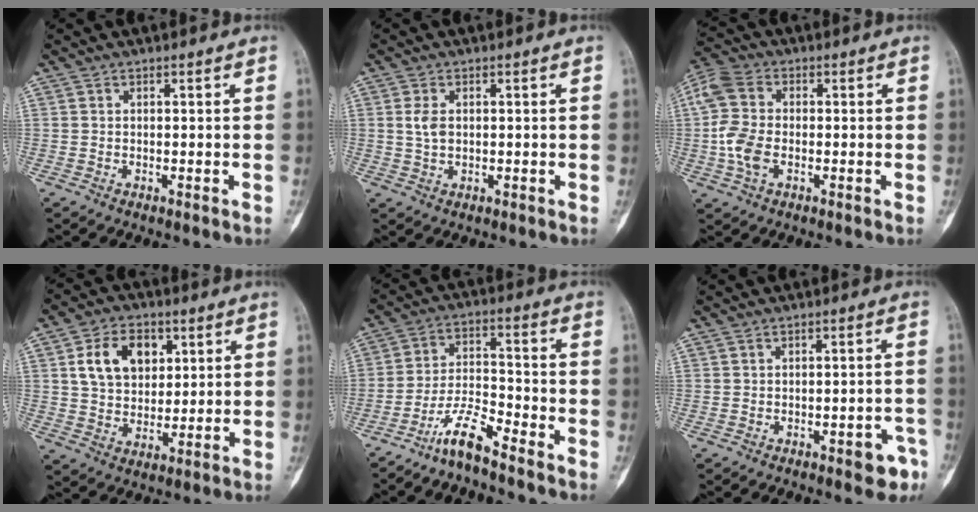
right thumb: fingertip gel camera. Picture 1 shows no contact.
{"total": 3.3, "force": [0.6, 2.0, 2.6], "torque": [-0.048, -0.001, 0.011]}
{"total": 9.3, "force": [-1.0, 5.9, 7.1], "torque": [-0.163, 0.012, -0.029]}
{"total": 11.3, "force": [3.7, 8.0, 7.1], "torque": [-0.090, -0.007, 0.068]}
{"total": 7.8, "force": [-6.3, 0.9, 4.5], "torque": [-0.091, 0.052, -0.128]}
{"total": 4.9, "force": [-2.7, 2.0, 3.6], "torque": [-0.028, 0.021, -0.027]}